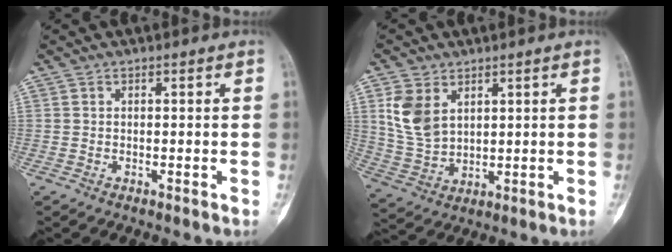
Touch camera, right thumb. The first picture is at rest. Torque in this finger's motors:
{"motor_torque": [-0.22, 0.57, 0.82, 0.32, 0.10]}